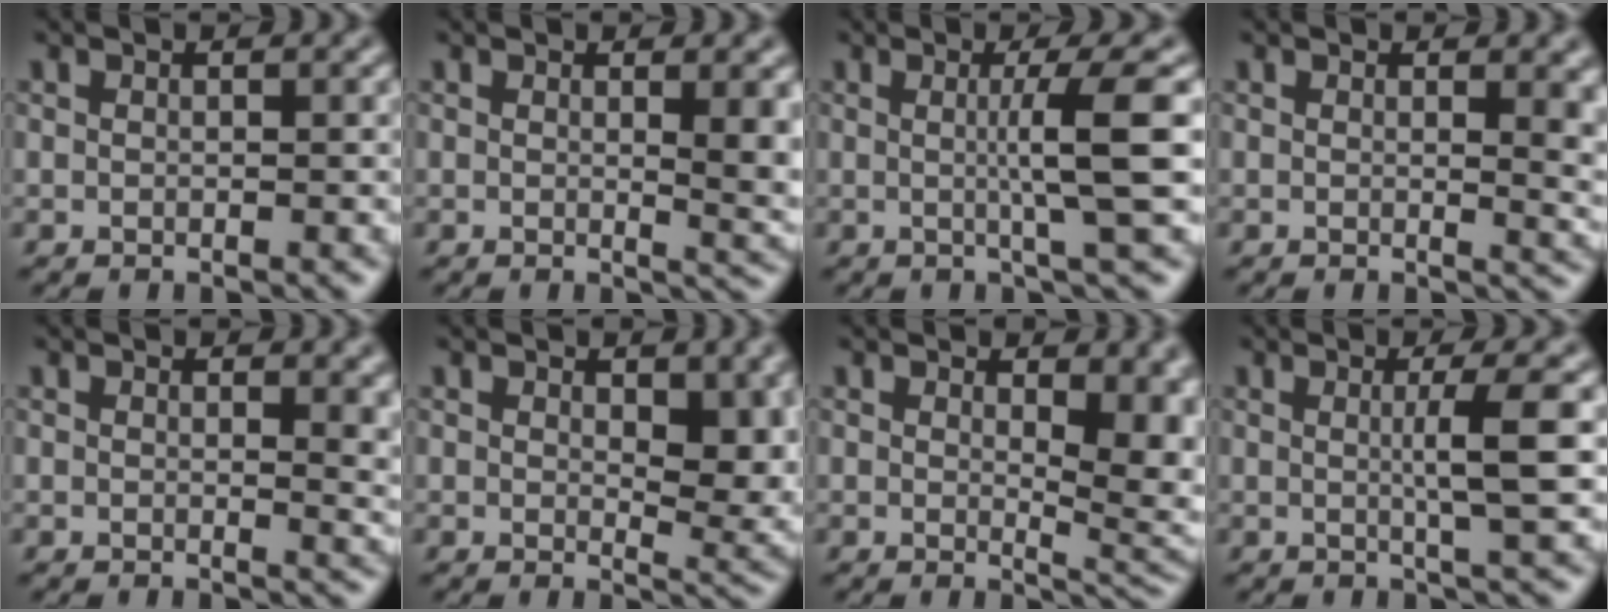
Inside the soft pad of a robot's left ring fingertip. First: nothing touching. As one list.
[{"total": 3.4, "force": [0.8, 1.0, 3.2], "torque": [-0.031, -0.004, 0.013]}, {"total": 4.8, "force": [0.3, 0.5, 4.7], "torque": [-0.073, 0.004, 0.001]}, {"total": 3.9, "force": [1.0, 1.6, 3.4], "torque": [-0.028, -0.004, 0.015]}, {"total": 2.8, "force": [0.8, 1.0, 2.5], "torque": [-0.024, -0.003, 0.012]}, {"total": 5.5, "force": [1.2, 2.9, 4.5], "torque": [-0.057, -0.010, 0.024]}, {"total": 6.8, "force": [1.3, 3.2, 5.9], "torque": [-0.057, -0.015, 0.032]}, {"total": 3.6, "force": [0.3, 0.5, 3.6], "torque": [-0.056, -0.001, -0.001]}]